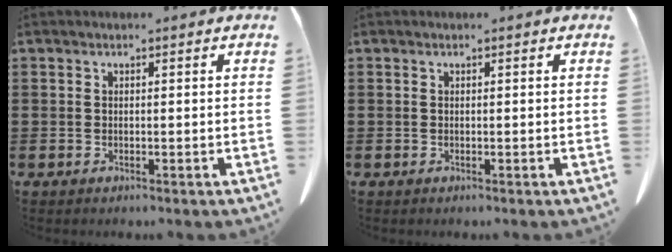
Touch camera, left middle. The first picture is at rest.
{"total": 0.0}